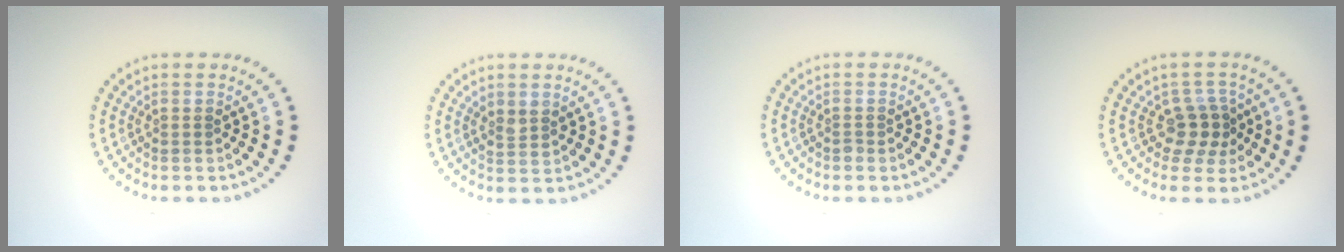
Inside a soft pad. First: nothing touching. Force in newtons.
{"total": 1.2, "press": 1.1, "slide": 0.5}
{"total": 0.5, "press": 0.4, "slide": 0.4}
{"total": 2.6, "press": 2.2, "slide": 1.4}